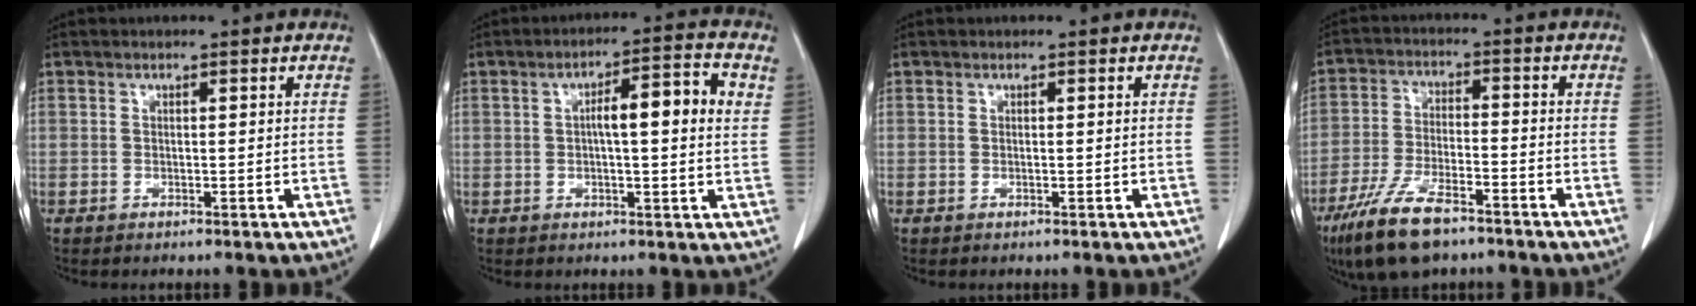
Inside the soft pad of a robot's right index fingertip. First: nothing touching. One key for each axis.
{"total": 9.3, "fx": 1.8, "fy": 1.9, "fz": 8.9, "tx": -0.140, "ty": 0.024, "tz": 0.025}
{"total": 0.0}
{"total": 12.3, "fx": -8.3, "fy": 3.9, "fz": 8.2, "tx": -0.168, "ty": -0.015, "tz": -0.149}